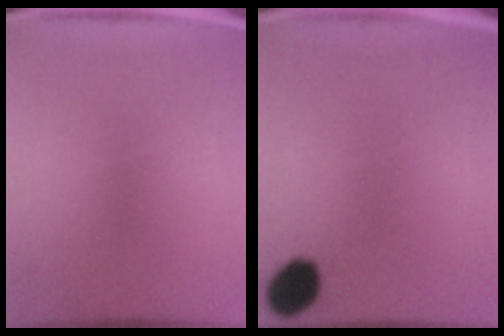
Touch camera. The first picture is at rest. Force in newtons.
{"total": 7.7}